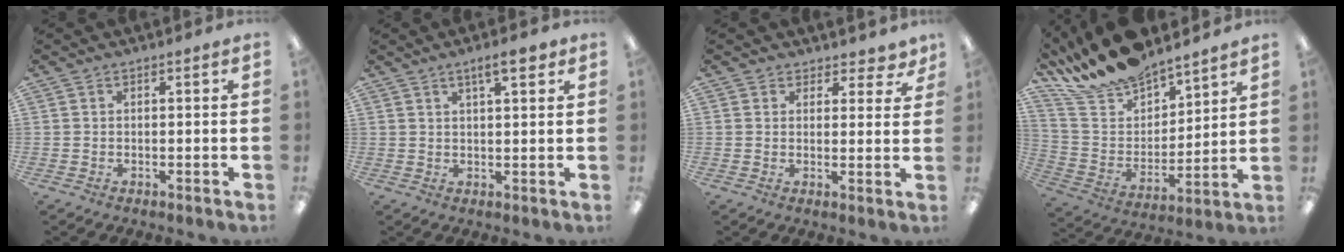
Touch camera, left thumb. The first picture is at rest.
{"total": 5.6, "force": [3.3, 1.7, 4.2], "torque": [-0.057, -0.010, 0.049]}
{"total": 3.4, "force": [2.4, 2.4, 0.4], "torque": [0.006, -0.016, 0.040]}
{"total": 16.8, "force": [15.6, 4.9, 3.8], "torque": [-0.111, -0.121, 0.288]}